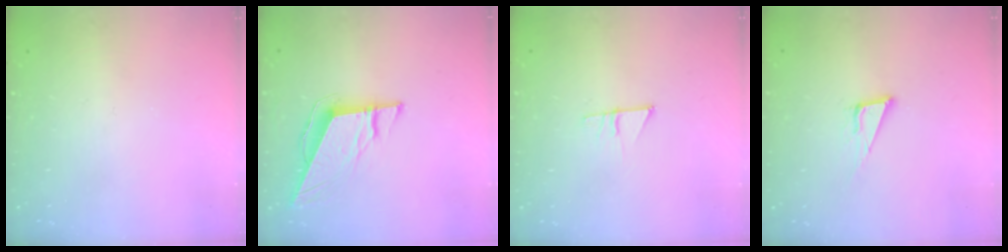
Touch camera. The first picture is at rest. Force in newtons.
{"total": 9.3, "press": 9.2, "slide": 1.3}
{"total": 7.0, "press": 7.0, "slide": 0.5}
{"total": 7.2, "press": 6.8, "slide": 2.6}